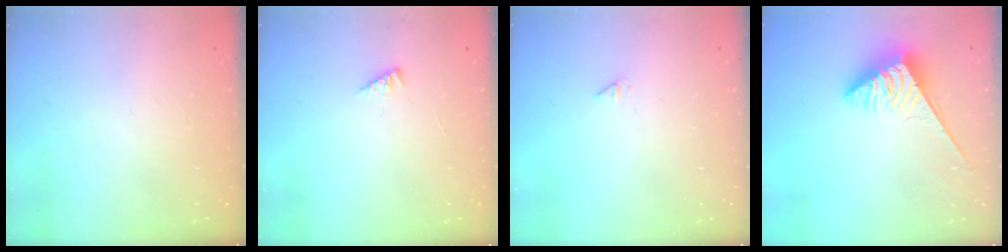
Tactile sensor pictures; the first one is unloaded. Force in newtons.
{"total": 1.4, "press": 1.3, "slide": 0.3}
{"total": 0.0}
{"total": 3.9, "press": 3.8, "slide": 0.6}